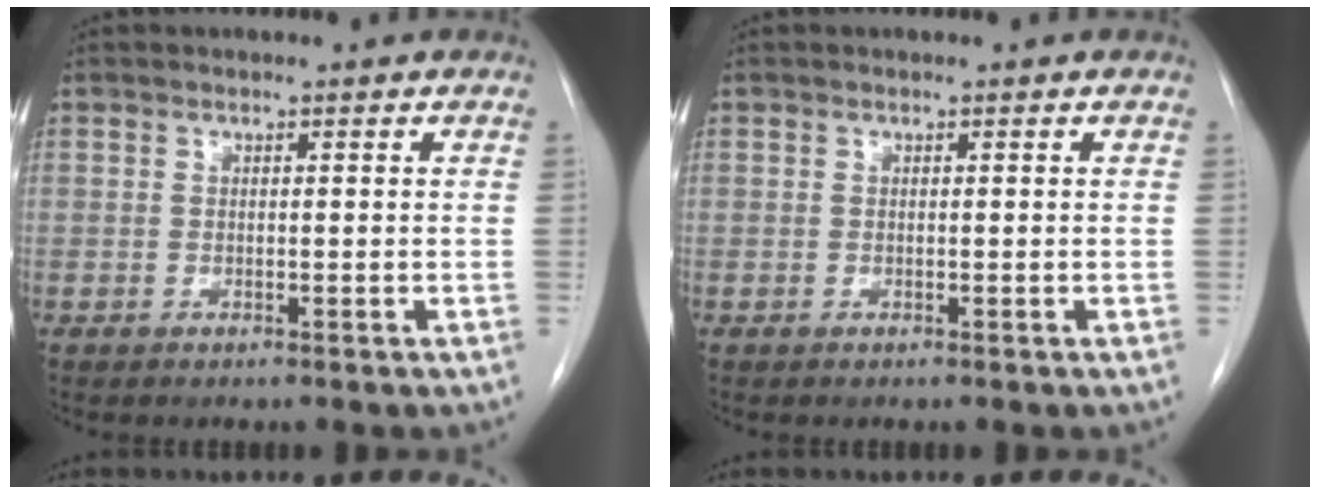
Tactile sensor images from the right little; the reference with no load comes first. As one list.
[{"total": 0.0}]